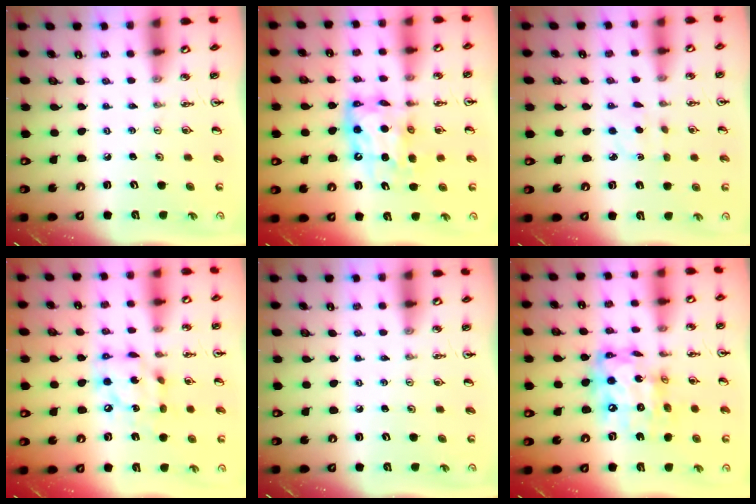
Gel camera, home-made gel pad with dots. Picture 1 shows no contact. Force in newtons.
{"total": 10.6, "press": 10.6, "slide": 1.0}
{"total": 2.2, "press": 2.1, "slide": 0.6}
{"total": 14.1, "press": 14.0, "slide": 1.2}
{"total": 0.0}
{"total": 14.9, "press": 14.9, "slide": 1.2}